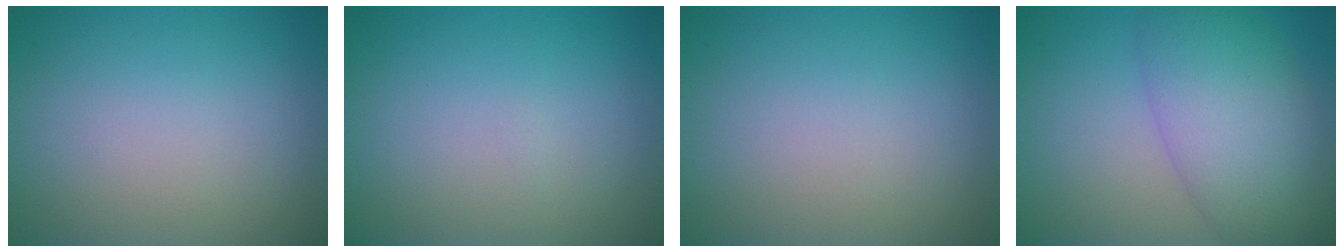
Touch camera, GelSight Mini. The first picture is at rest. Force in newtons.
{"total": 0.0}
{"total": 0.0}
{"total": 7.5, "press": 7.5, "slide": 0.3}